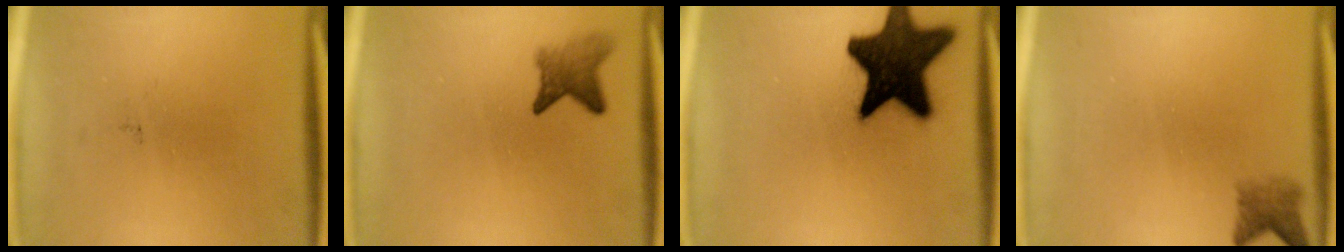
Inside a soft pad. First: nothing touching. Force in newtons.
{"total": 3.1}
{"total": 18.5}
{"total": 2.4}